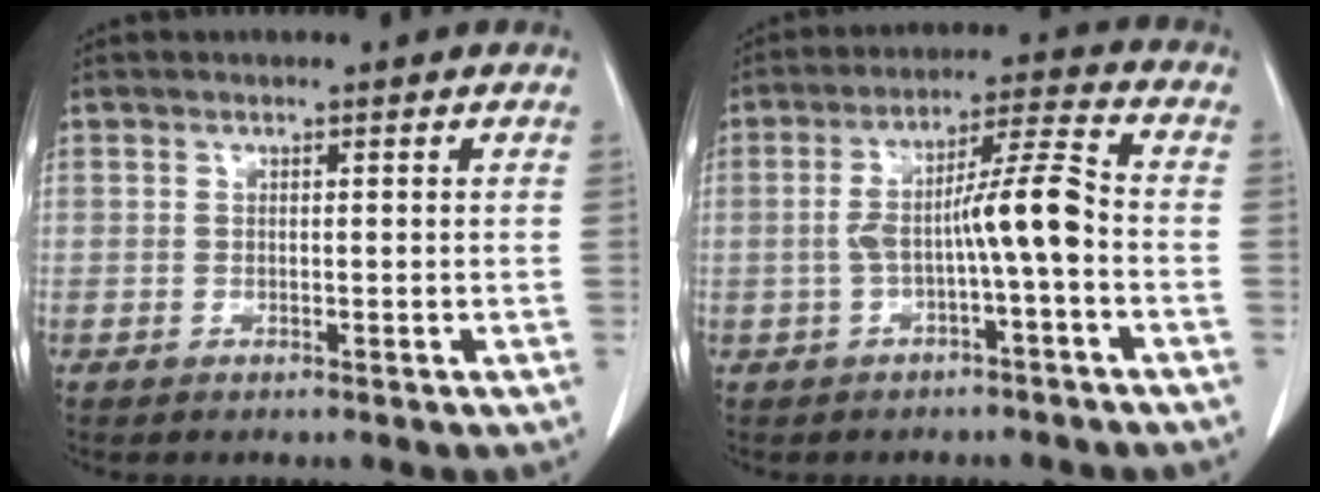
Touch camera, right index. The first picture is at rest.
{"total": 8.3, "force": [-1.7, 0.3, 8.1], "torque": [-0.146, 0.029, -0.028]}